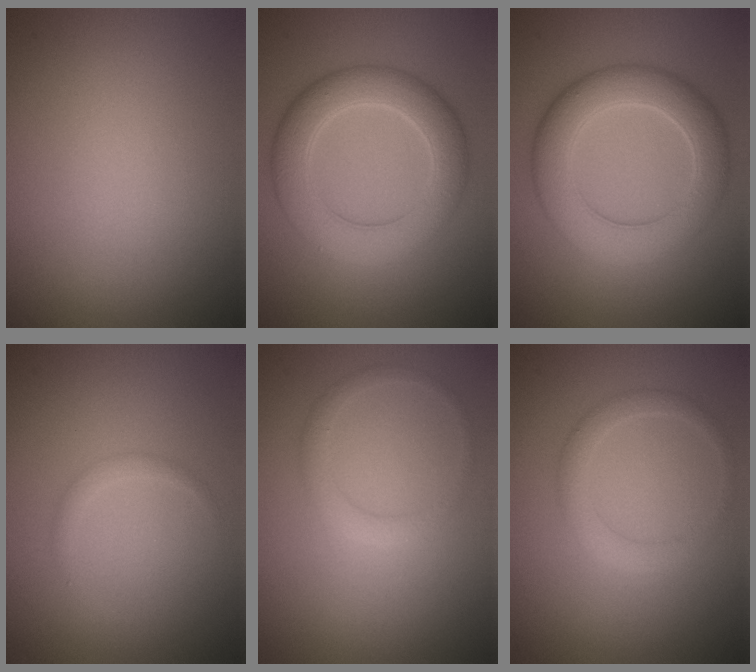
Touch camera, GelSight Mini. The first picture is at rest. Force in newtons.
{"total": 6.0, "press": 6.0, "slide": 0.2}
{"total": 6.4, "press": 6.4, "slide": 0.4}
{"total": 1.0, "press": 1.0, "slide": 0.0}
{"total": 1.6, "press": 1.6, "slide": 0.2}
{"total": 2.0, "press": 2.0, "slide": 0.3}